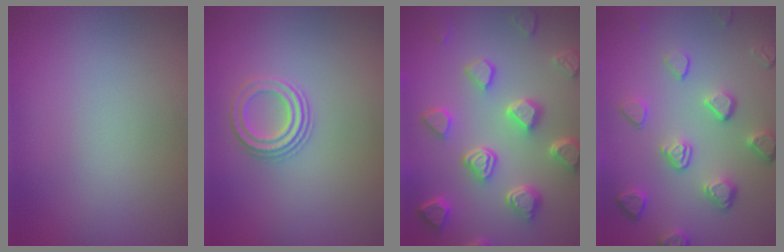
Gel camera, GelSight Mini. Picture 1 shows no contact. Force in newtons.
{"total": 2.4, "press": 2.2, "slide": 0.8}
{"total": 6.8, "press": 5.4, "slide": 4.2}
{"total": 4.9, "press": 3.7, "slide": 3.3}